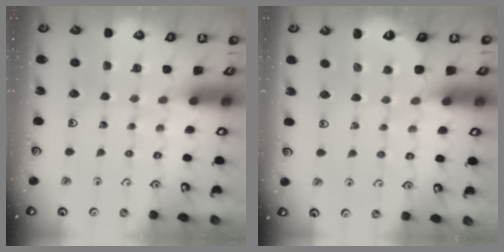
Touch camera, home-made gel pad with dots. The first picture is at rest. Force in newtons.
{"total": 2.8, "press": 2.2, "slide": 1.8}